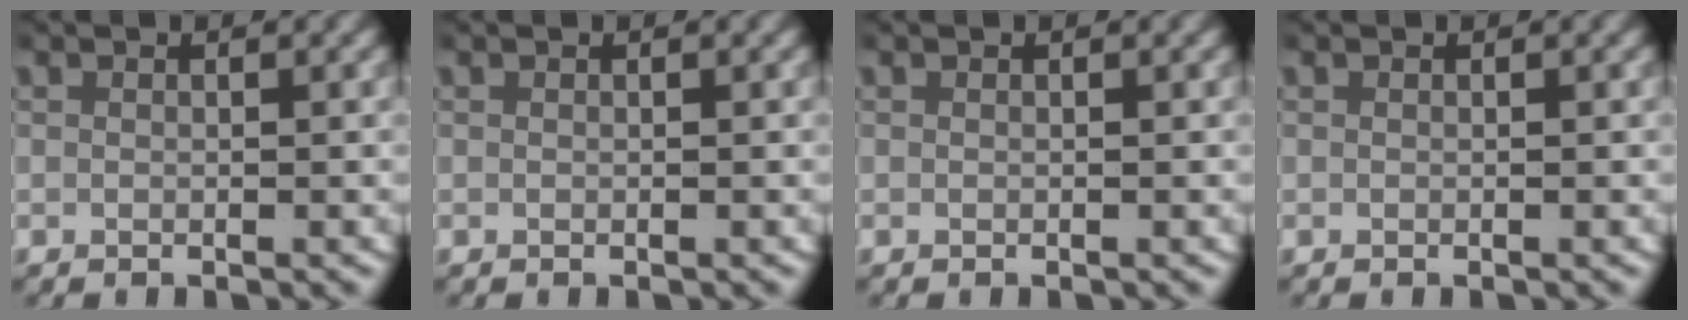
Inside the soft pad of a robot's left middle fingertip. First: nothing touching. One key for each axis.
{"total": 0.0}
{"total": 0.0}
{"total": 0.0}